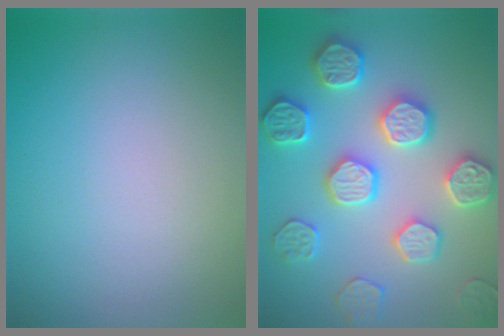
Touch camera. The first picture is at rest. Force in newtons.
{"total": 5.5, "press": 5.4, "slide": 1.2}